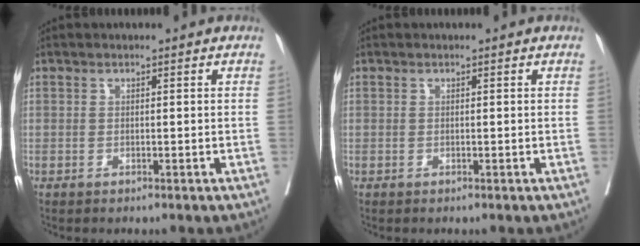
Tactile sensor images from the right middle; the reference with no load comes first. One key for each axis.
{"total": 0.0}